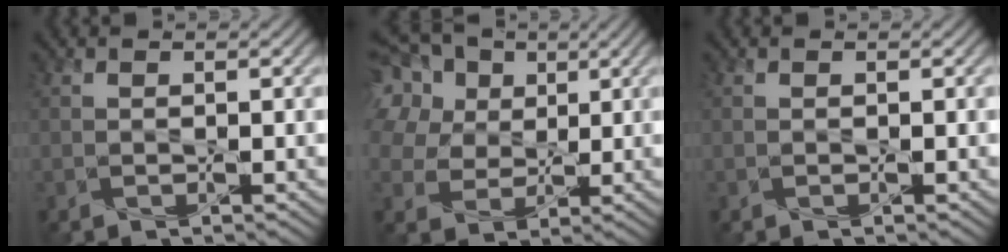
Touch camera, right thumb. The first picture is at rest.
{"total": 15.1, "force": [6.4, 11.2, 7.9], "torque": [-0.236, 0.041, 0.123]}
{"total": 0.0}